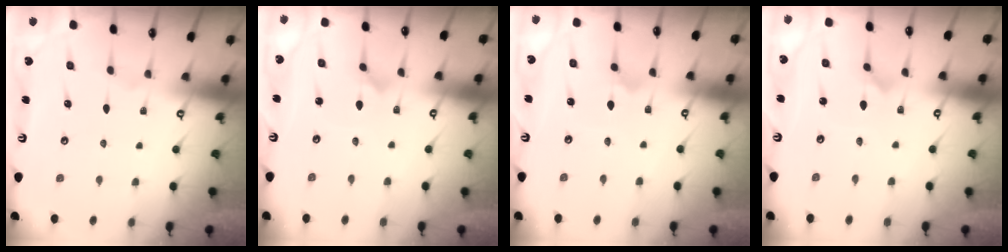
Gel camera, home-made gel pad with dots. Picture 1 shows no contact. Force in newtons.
{"total": 1.2, "press": 1.2, "slide": 0.1}
{"total": 2.9, "press": 2.9, "slide": 0.2}
{"total": 1.2, "press": 1.2, "slide": 0.1}